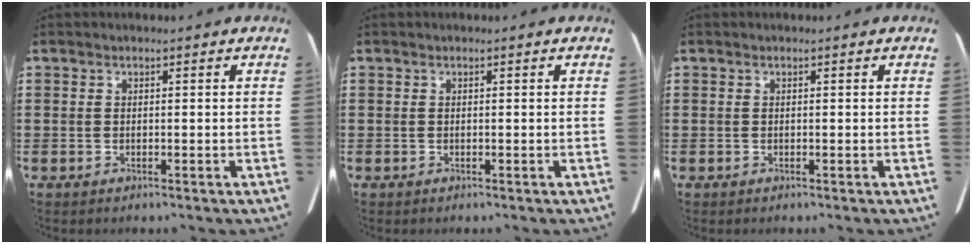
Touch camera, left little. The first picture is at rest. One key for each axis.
{"total": 0.0}
{"total": 0.0}